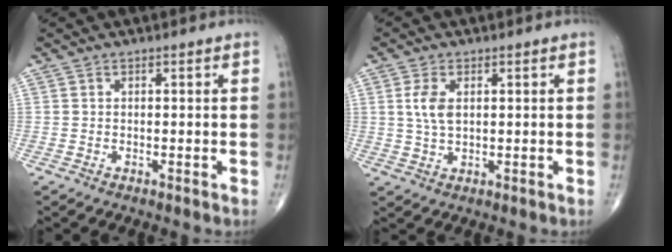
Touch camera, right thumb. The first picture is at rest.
{"total": 4.6, "force": [1.0, 2.4, 3.7], "torque": [-0.076, -0.004, 0.021]}